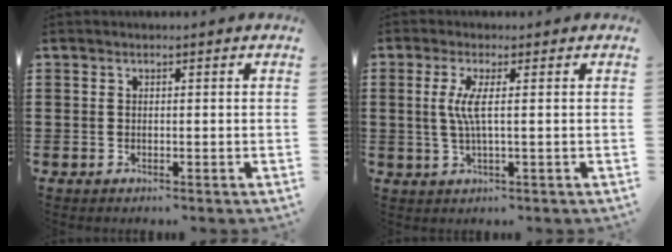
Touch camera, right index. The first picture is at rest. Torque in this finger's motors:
{"motor_torque": [0.61, -0.06, 0.17, 0.09]}